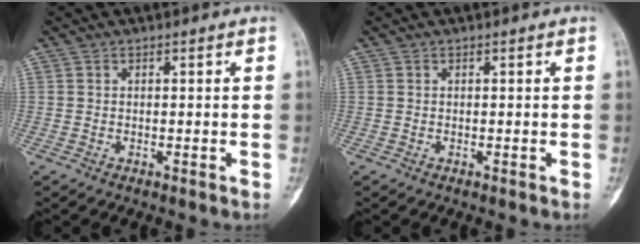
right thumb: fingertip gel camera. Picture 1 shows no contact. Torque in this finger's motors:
{"motor_torque": [0.00, 0.00, 0.03, -0.03, 0.01]}